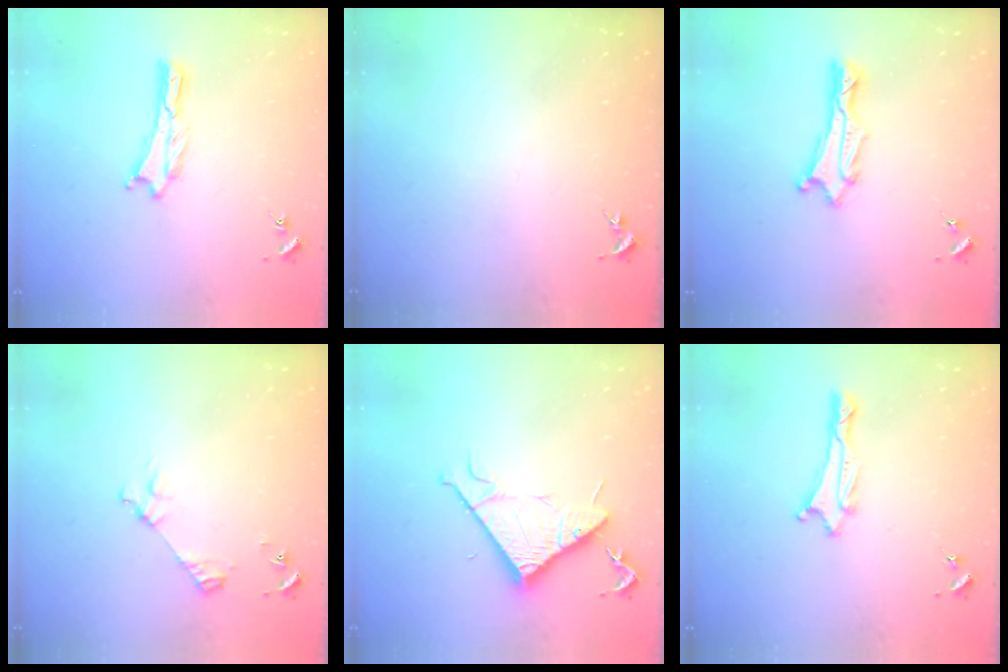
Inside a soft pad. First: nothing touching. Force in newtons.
{"total": 0.0}
{"total": 1.3, "press": 1.3, "slide": 0.1}
{"total": 3.3, "press": 3.3, "slide": 0.3}
{"total": 8.3, "press": 8.3, "slide": 0.6}
{"total": 1.1, "press": 1.1, "slide": 0.1}